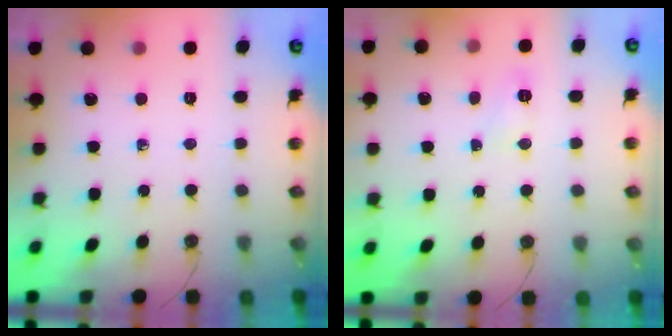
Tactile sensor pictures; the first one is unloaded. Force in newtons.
{"total": 7.1, "press": 7.0, "slide": 0.8}